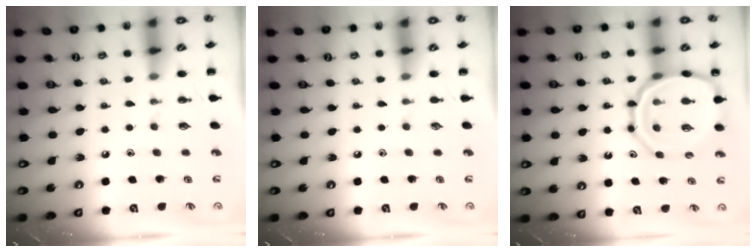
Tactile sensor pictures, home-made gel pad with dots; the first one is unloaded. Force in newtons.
{"total": 0.0}
{"total": 16.9, "press": 16.7, "slide": 2.4}